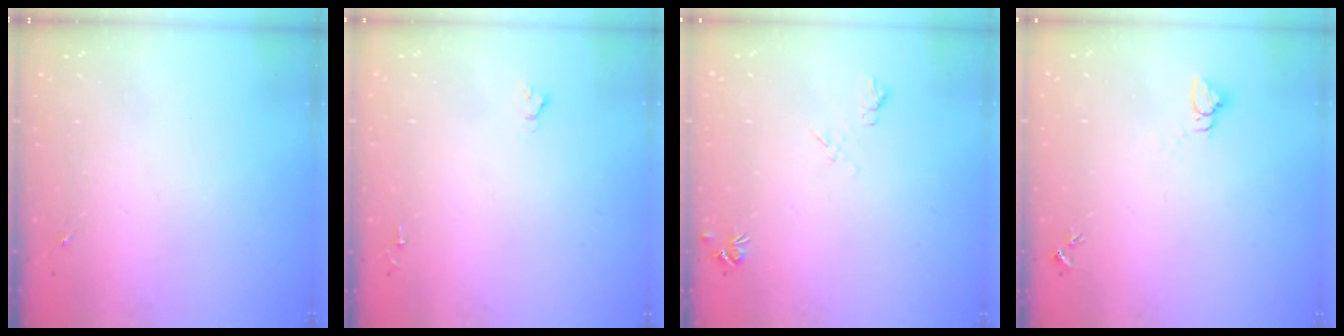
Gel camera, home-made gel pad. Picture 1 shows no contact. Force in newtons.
{"total": 1.8, "press": 1.8, "slide": 0.1}
{"total": 5.3, "press": 5.2, "slide": 0.9}
{"total": 3.0, "press": 3.0, "slide": 0.1}